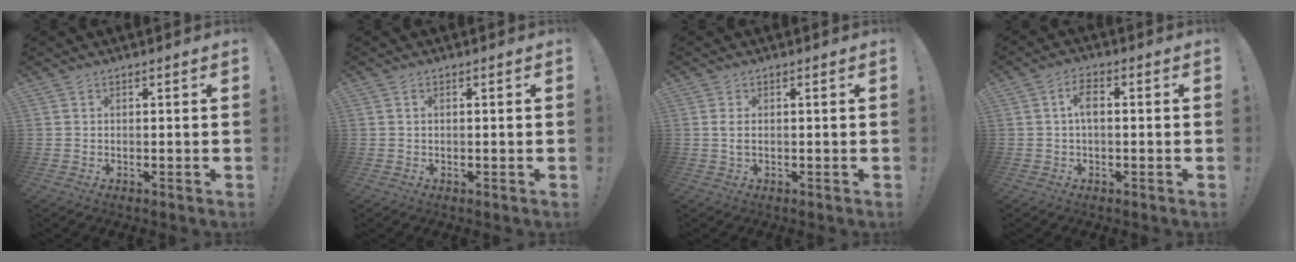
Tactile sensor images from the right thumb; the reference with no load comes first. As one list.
[{"total": 0.6, "force": [0.1, 0.1, 0.6], "torque": [-0.016, 0.002, 0.002]}, {"total": 2.0, "force": [0.2, 0.4, 1.9], "torque": [-0.043, 0.004, 0.006]}, {"total": 4.5, "force": [0.1, 2.0, 4.1], "torque": [-0.073, 0.011, 0.001]}]